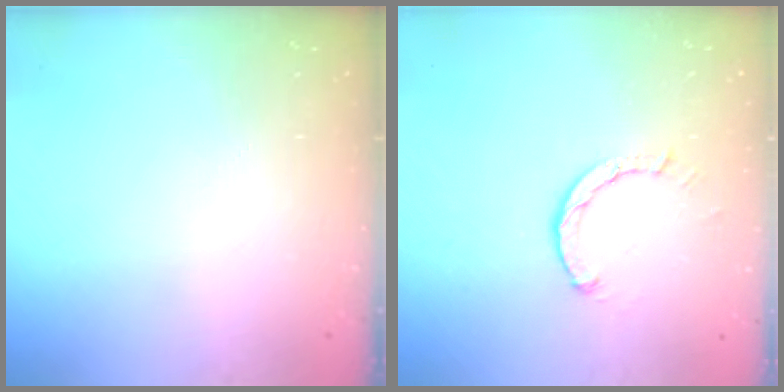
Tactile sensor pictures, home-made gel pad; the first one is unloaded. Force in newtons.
{"total": 2.6, "press": 2.6, "slide": 0.3}